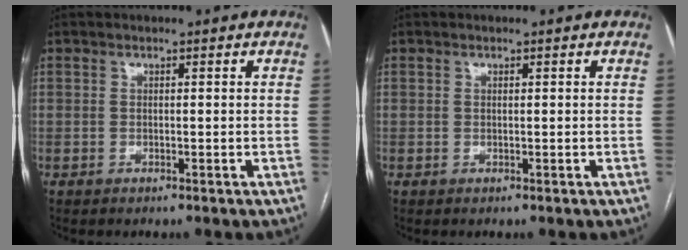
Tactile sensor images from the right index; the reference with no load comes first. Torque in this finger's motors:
{"motor_torque": [0.22, 0.20, 0.04, 0.00]}